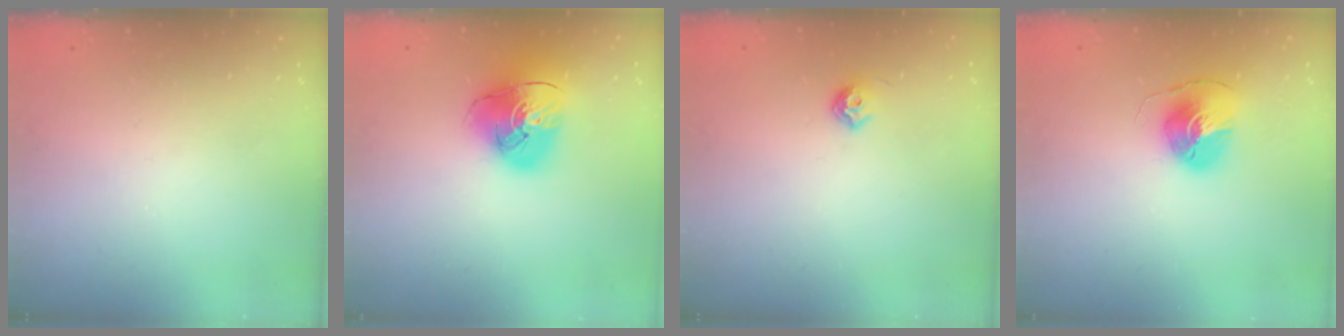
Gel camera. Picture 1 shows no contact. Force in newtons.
{"total": 13.9, "press": 13.8, "slide": 1.7}
{"total": 6.4, "press": 6.3, "slide": 1.1}
{"total": 8.1, "press": 8.1, "slide": 0.3}